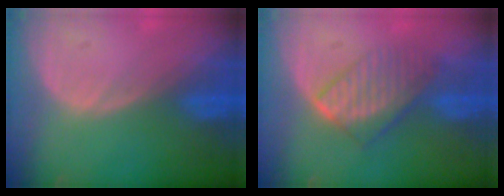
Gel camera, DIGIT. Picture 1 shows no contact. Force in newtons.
{"total": 6.6, "press": 6.4, "slide": 1.8}